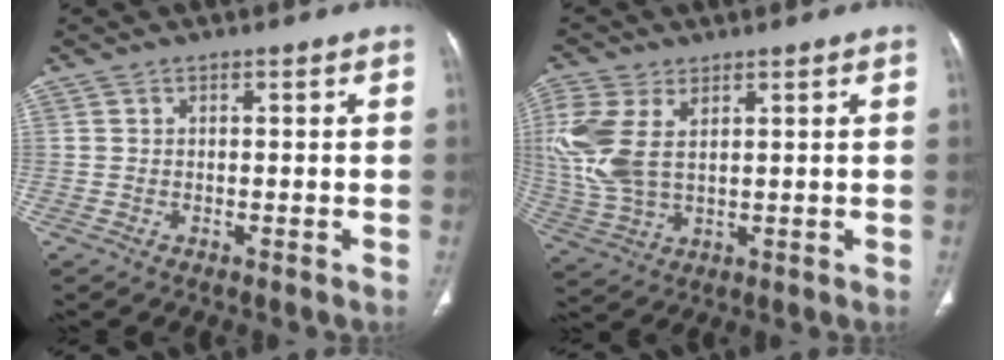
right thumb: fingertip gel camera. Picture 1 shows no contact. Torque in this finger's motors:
{"motor_torque": [0.97, 1.53, 0.19, 0.19, 0.45]}